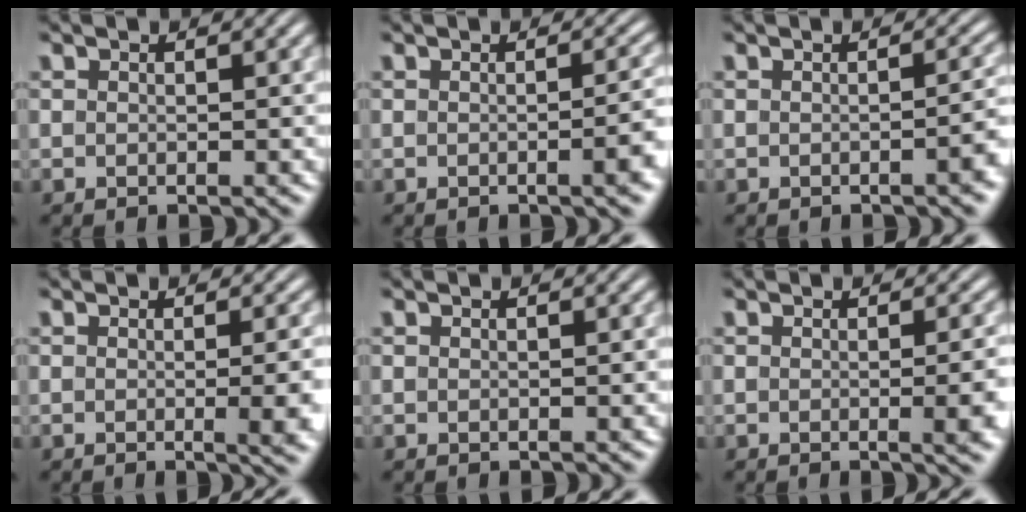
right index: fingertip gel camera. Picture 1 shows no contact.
{"total": 2.1, "force": [-0.9, 0.0, 1.9], "torque": [-0.023, 0.011, -0.018]}
{"total": 1.9, "force": [-1.0, 0.2, 1.6], "torque": [-0.020, 0.012, -0.019]}
{"total": 2.8, "force": [-0.5, 0.0, 2.8], "torque": [-0.028, 0.006, -0.013]}
{"total": 0.0}
{"total": 2.6, "force": [-0.6, 0.1, 2.5], "torque": [-0.025, 0.007, -0.014]}